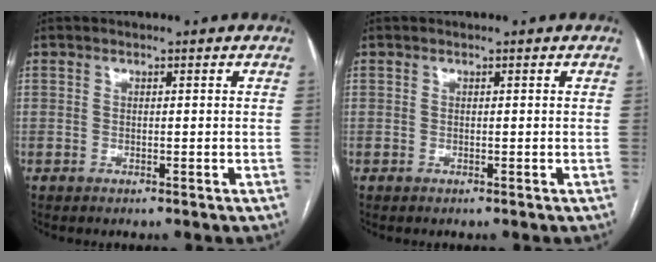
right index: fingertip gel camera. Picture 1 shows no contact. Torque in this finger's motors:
{"motor_torque": [0.00, 0.00, 0.00, 0.00]}